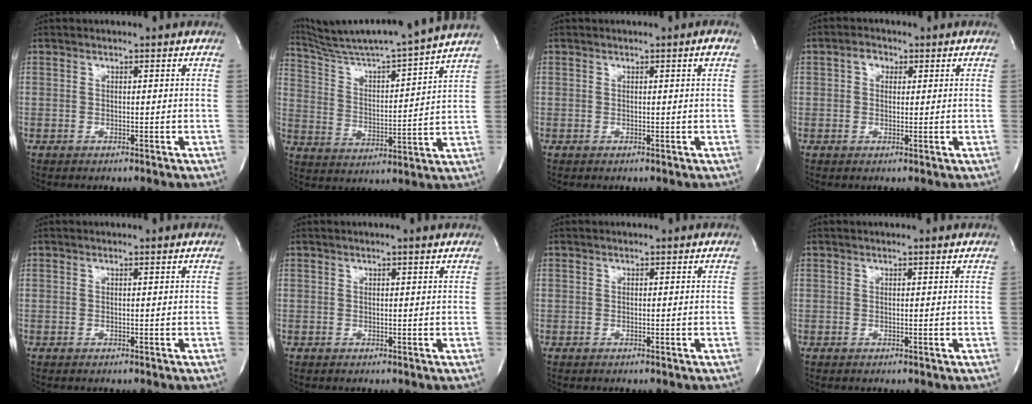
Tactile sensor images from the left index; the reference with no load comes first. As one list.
[{"total": 20.2, "force": [18.3, -2.4, 8.1], "torque": [-0.151, -0.035, 0.279]}, {"total": 1.0, "force": [0.4, -0.2, 0.9], "torque": [-0.016, -0.002, 0.006]}, {"total": 2.3, "force": [0.8, 1.7, 1.3], "torque": [-0.024, 0.008, 0.012]}, {"total": 0.0}, {"total": 1.0, "force": [0.8, -0.3, 0.5], "torque": [-0.019, 0.001, 0.017]}, {"total": 0.0}, {"total": 0.6, "force": [0.6, -0.1, 0.3], "torque": [-0.013, -0.001, 0.011]}]